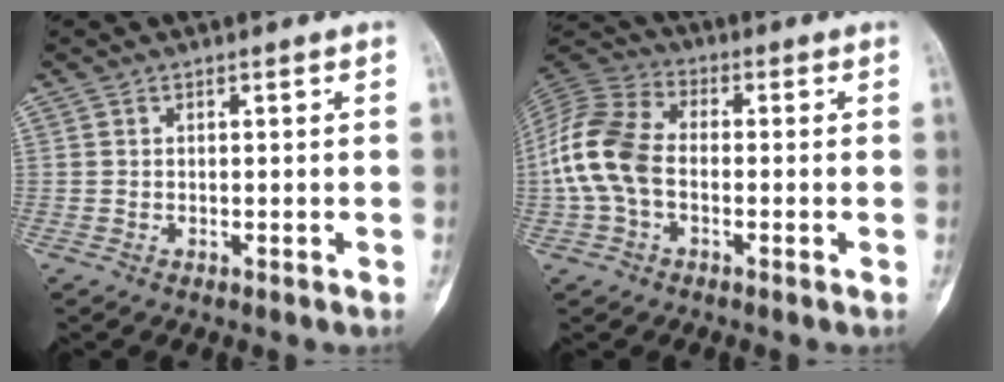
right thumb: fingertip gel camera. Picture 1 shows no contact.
{"total": 12.7, "force": [-1.5, 8.3, 9.5], "torque": [-0.205, 0.032, -0.039]}